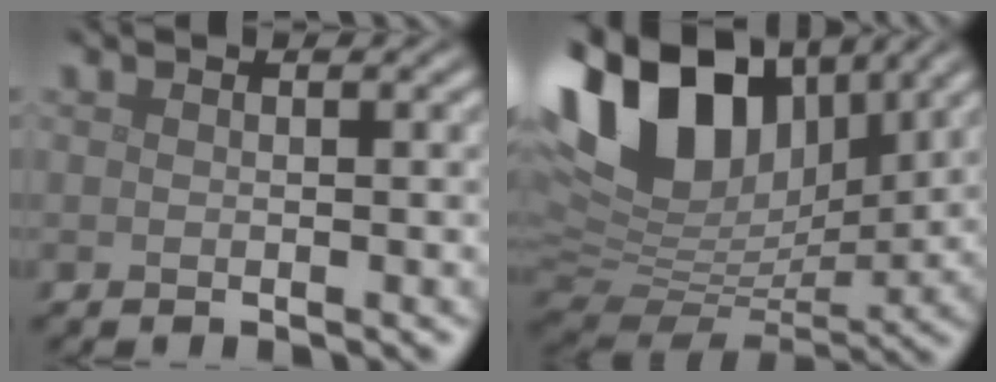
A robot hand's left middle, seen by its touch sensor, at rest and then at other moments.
{"total": 14.9, "force": [6.4, 9.3, 9.8], "torque": [-0.201, 0.029, 0.114]}